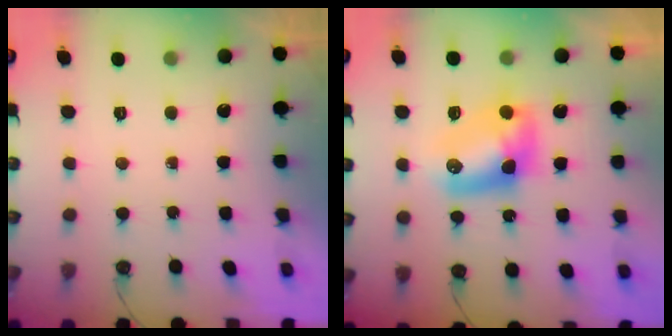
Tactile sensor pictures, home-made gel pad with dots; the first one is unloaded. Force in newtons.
{"total": 9.9, "press": 9.9, "slide": 0.6}